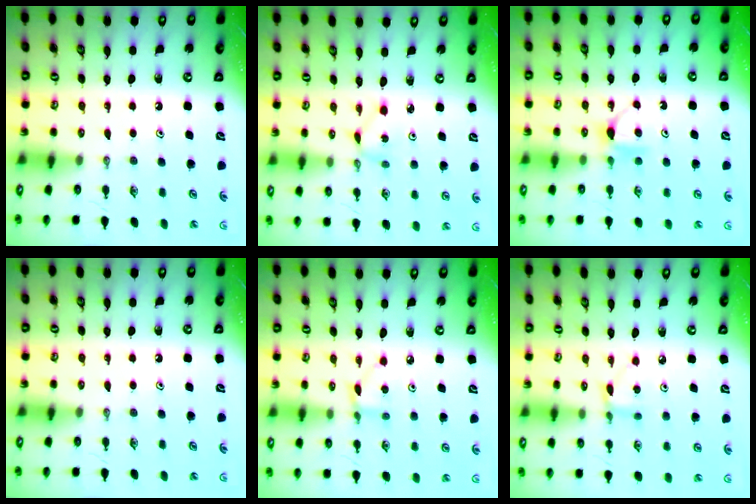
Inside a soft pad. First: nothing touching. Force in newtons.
{"total": 1.6, "press": 1.6, "slide": 0.2}
{"total": 4.9, "press": 4.9, "slide": 0.8}
{"total": 0.0}
{"total": 3.2, "press": 3.1, "slide": 0.4}
{"total": 3.5, "press": 3.5, "slide": 0.4}